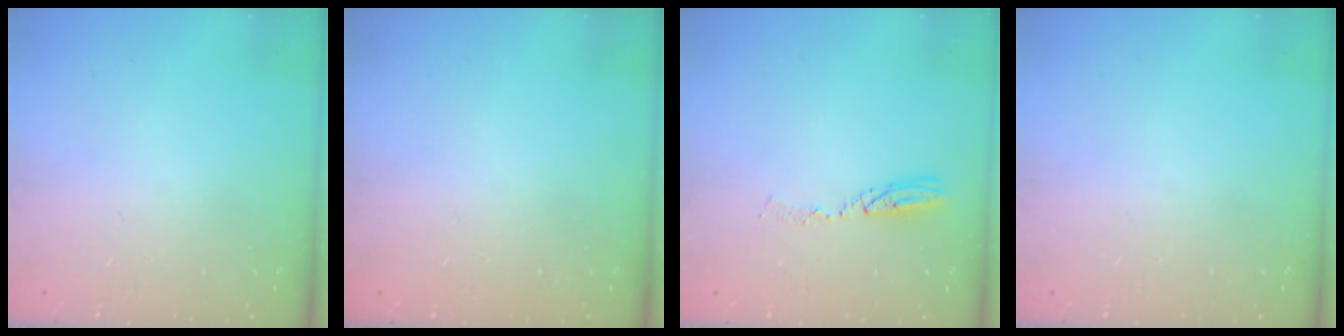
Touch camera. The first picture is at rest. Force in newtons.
{"total": 0.0}
{"total": 6.5, "press": 6.5, "slide": 0.7}
{"total": 0.0}